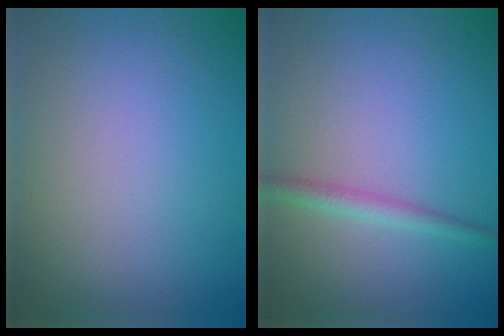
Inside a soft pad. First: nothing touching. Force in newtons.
{"total": 1.8, "press": 1.8, "slide": 0.0}